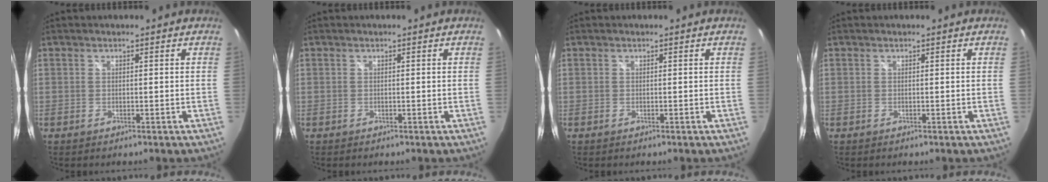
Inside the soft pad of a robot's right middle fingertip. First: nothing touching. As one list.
[{"total": 0.0}, {"total": 0.0}, {"total": 0.0}]